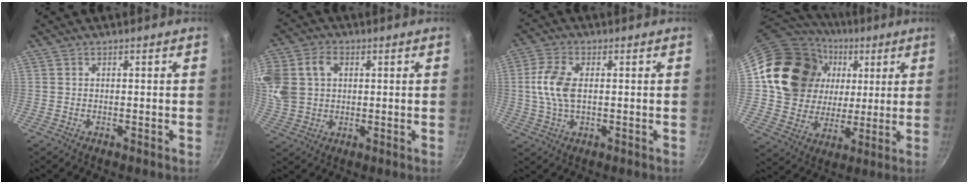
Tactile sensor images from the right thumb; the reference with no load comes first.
{"total": 17.3, "force": [4.4, 13.5, 9.8], "torque": [-0.243, 0.035, 0.085]}
{"total": 7.9, "force": [0.6, 4.4, 6.6], "torque": [-0.137, 0.010, 0.008]}
{"total": 23.3, "force": [6.0, 19.1, 11.9], "torque": [-0.196, 0.016, 0.112]}